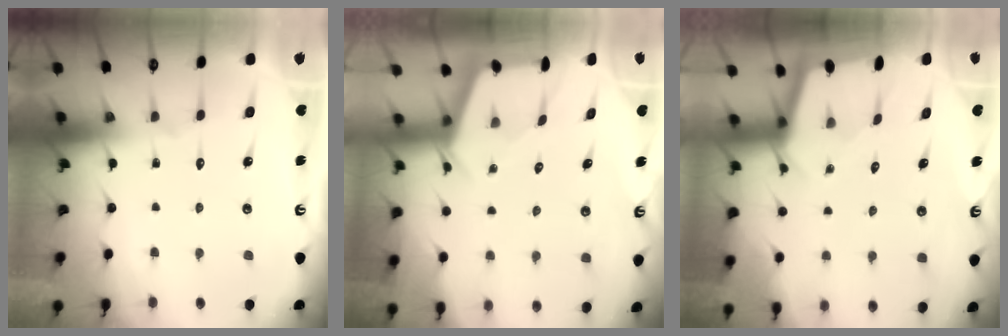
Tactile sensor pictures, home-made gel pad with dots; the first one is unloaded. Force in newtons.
{"total": 2.5, "press": 2.5, "slide": 0.3}
{"total": 2.2, "press": 2.2, "slide": 0.3}